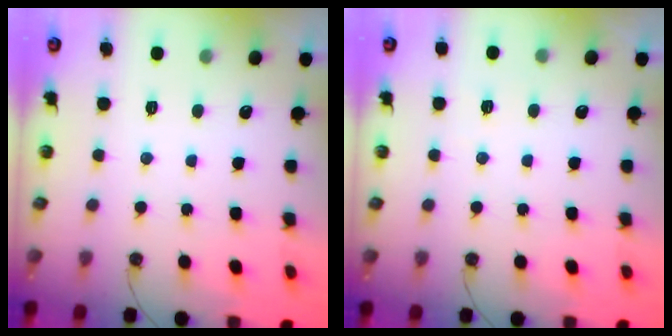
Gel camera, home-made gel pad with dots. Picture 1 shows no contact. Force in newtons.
{"total": 2.4, "press": 2.3, "slide": 0.6}